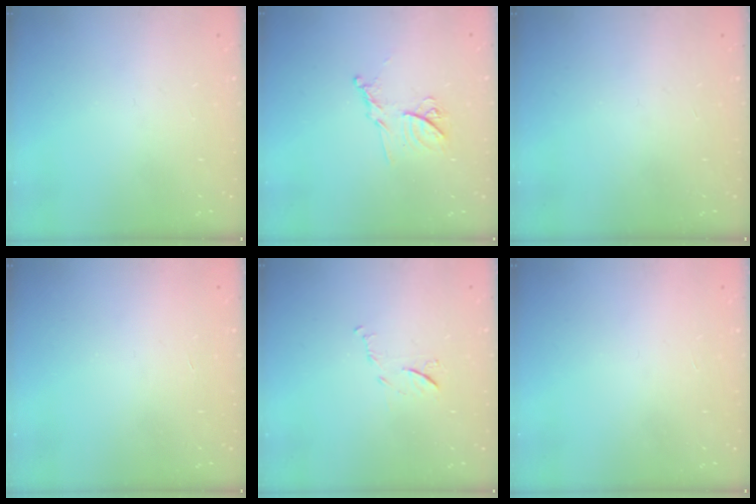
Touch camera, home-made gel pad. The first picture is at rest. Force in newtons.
{"total": 11.0, "press": 11.0, "slide": 0.4}
{"total": 0.0}
{"total": 1.5, "press": 1.5, "slide": 0.1}
{"total": 6.0, "press": 6.0, "slide": 0.6}
{"total": 1.6, "press": 1.6, "slide": 0.1}